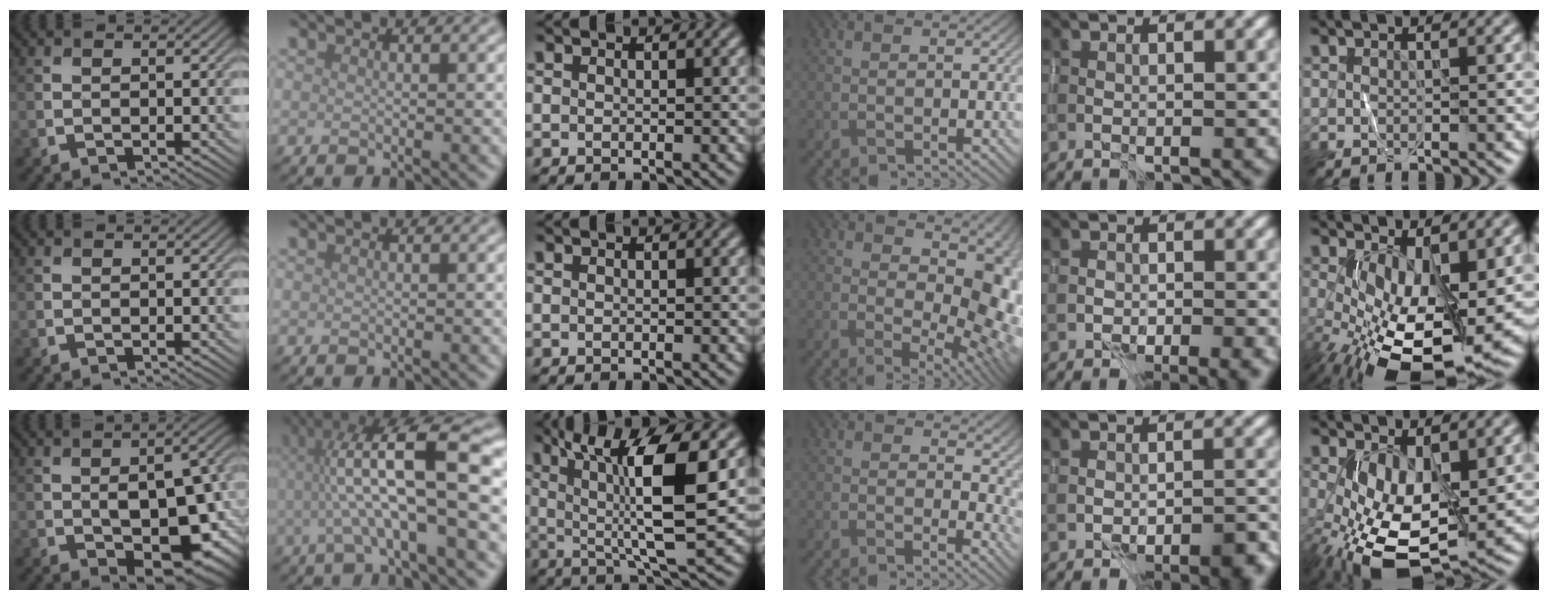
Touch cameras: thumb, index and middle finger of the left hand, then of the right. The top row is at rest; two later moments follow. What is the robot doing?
{"motion": "wrap", "object": "ribbon"}